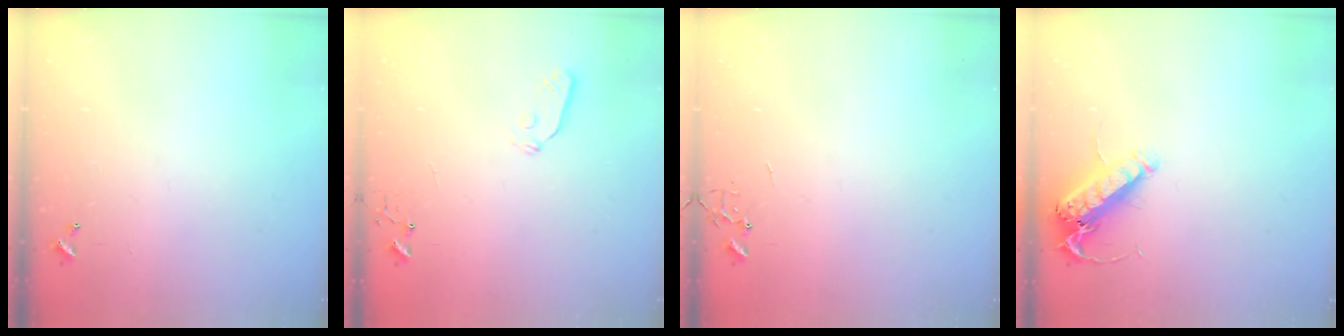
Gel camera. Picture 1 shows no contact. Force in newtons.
{"total": 4.2, "press": 4.2, "slide": 0.5}
{"total": 0.0}
{"total": 14.2, "press": 14.0, "slide": 2.5}